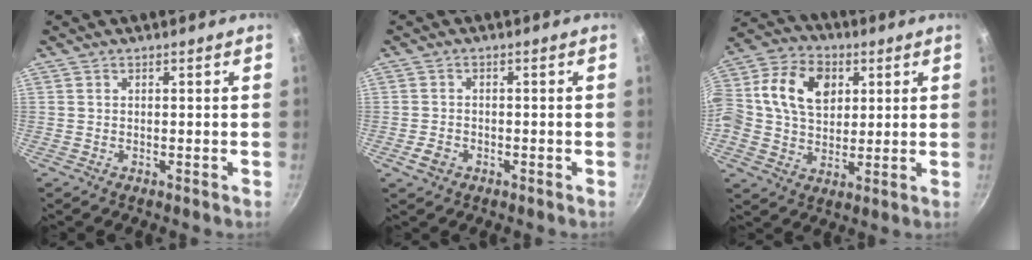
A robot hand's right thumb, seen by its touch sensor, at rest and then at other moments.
{"total": 2.9, "force": [-1.4, 2.1, 1.3], "torque": [-0.023, 0.015, -0.024]}
{"total": 17.9, "force": [4.1, 13.0, 11.5], "torque": [-0.199, 0.021, 0.057]}